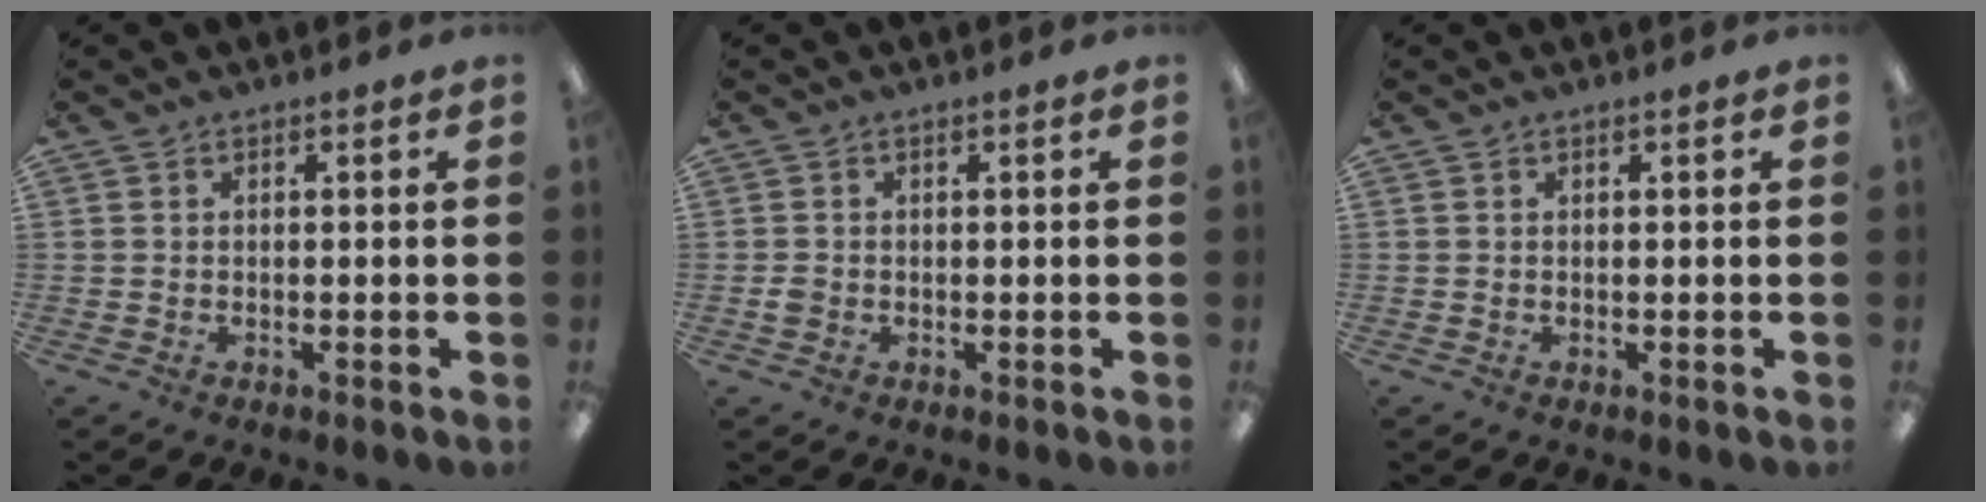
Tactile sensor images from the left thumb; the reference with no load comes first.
{"total": 1.5, "force": [-0.2, 1.3, 0.7], "torque": [-0.013, 0.005, -0.005]}
{"total": 0.0}